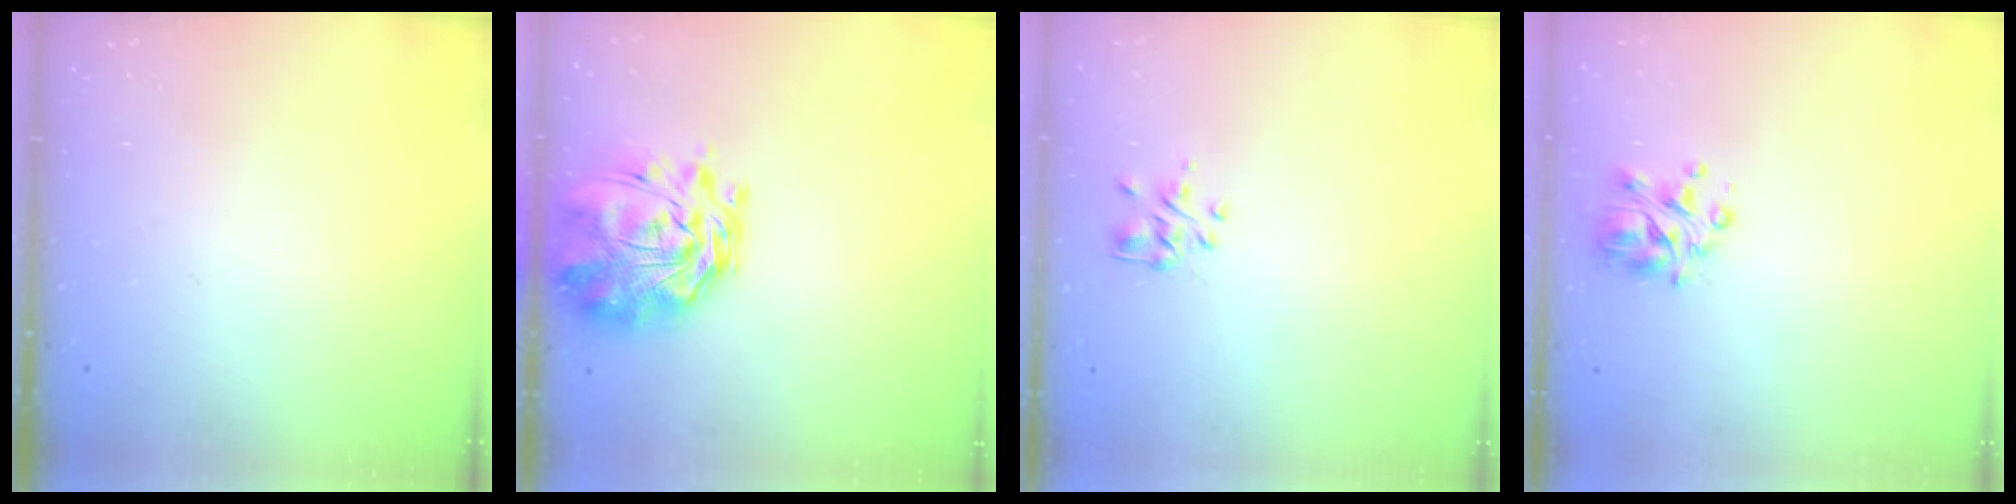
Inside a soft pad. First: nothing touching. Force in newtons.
{"total": 4.1, "press": 3.7, "slide": 1.8}
{"total": 1.5, "press": 1.3, "slide": 0.7}
{"total": 5.9, "press": 5.5, "slide": 2.0}